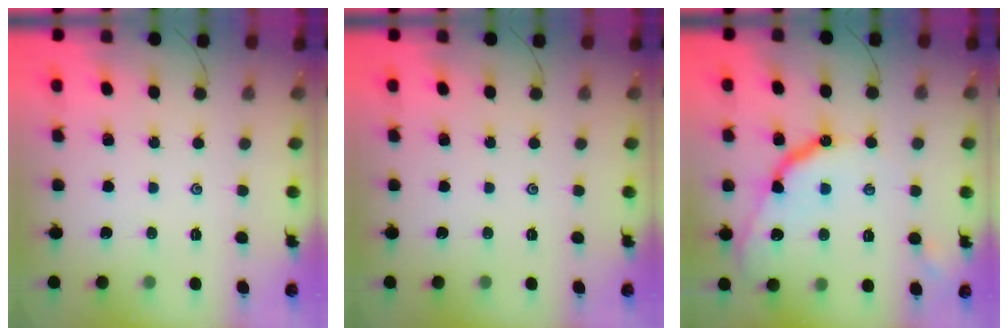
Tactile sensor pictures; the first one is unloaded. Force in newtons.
{"total": 0.0}
{"total": 12.9, "press": 12.8, "slide": 1.0}